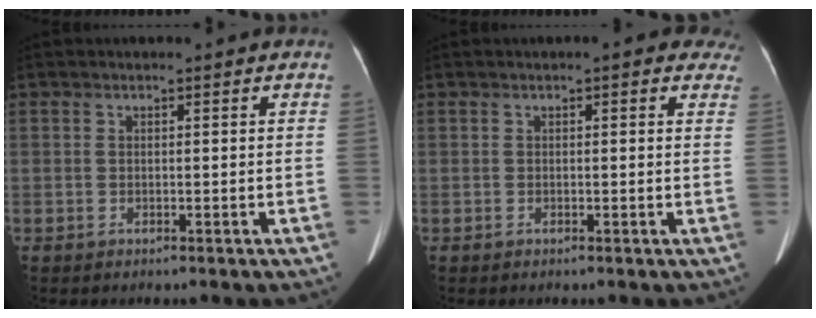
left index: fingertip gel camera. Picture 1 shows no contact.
{"total": 4.2, "force": [3.0, 1.7, 2.5], "torque": [-0.009, 0.012, 0.019]}